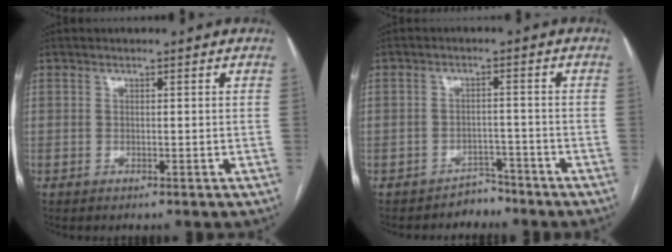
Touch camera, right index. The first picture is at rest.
{"total": 3.0, "force": [-2.6, 1.4, -0.6], "torque": [0.013, 0.007, -0.038]}